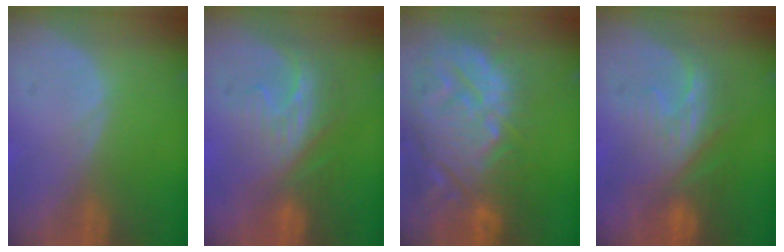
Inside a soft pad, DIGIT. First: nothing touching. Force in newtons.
{"total": 8.6, "press": 7.3, "slide": 4.6}
{"total": 14.6, "press": 12.4, "slide": 7.6}
{"total": 8.0, "press": 7.9, "slide": 1.5}